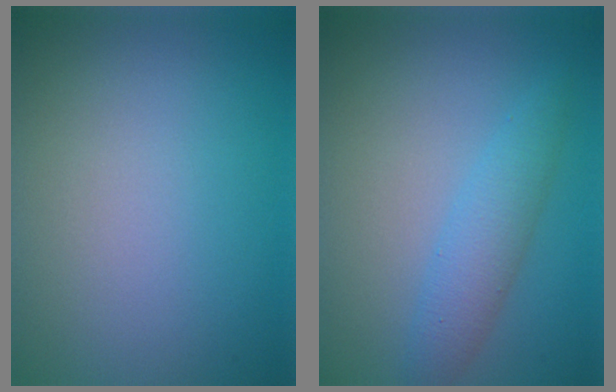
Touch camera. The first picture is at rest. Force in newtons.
{"total": 2.9, "press": 2.9, "slide": 0.1}